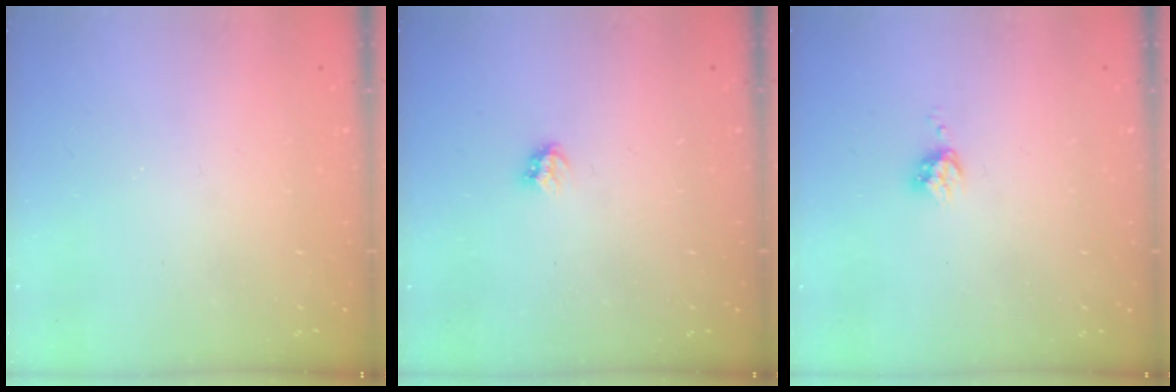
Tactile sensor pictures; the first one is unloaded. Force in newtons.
{"total": 2.8, "press": 2.8, "slide": 0.5}
{"total": 3.7, "press": 3.7, "slide": 0.5}